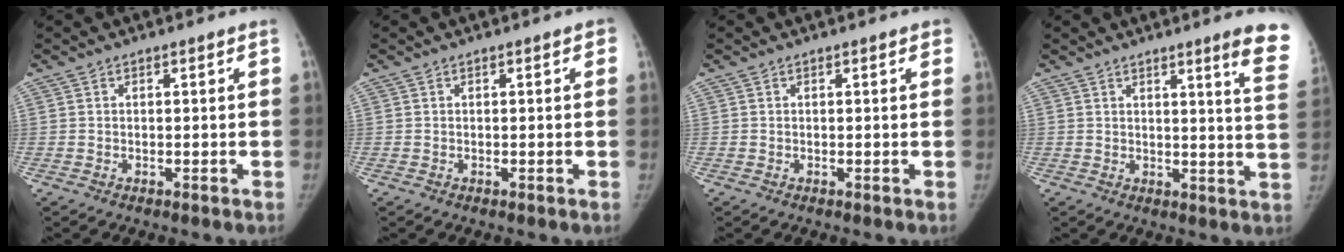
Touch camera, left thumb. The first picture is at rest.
{"total": 0.8, "force": [0.2, 0.4, 0.6], "torque": [-0.005, 0.002, 0.001]}
{"total": 0.8, "force": [0.5, 0.3, 0.6], "torque": [-0.007, 0.001, 0.002]}
{"total": 9.8, "force": [6.6, 0.0, 7.2], "torque": [-0.075, -0.040, 0.060]}